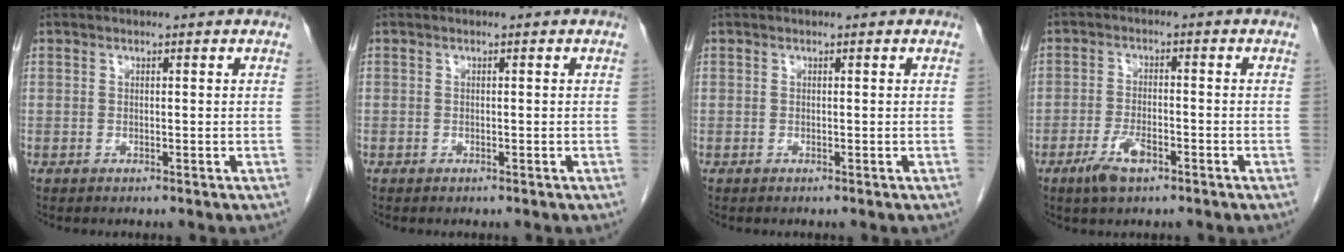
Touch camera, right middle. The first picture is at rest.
{"total": 0.0}
{"total": 0.0}
{"total": 4.6, "force": [-2.7, 1.5, 3.4], "torque": [-0.071, -0.002, -0.047]}